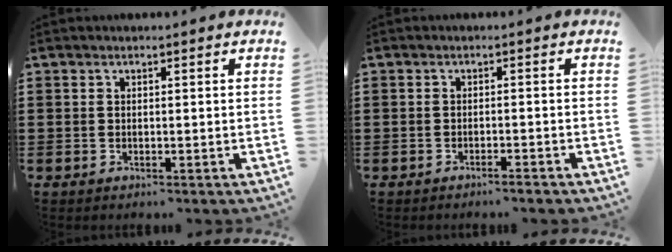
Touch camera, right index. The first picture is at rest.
{"total": 1.2, "force": [-1.1, 0.0, 0.5], "torque": [-0.011, 0.000, -0.021]}